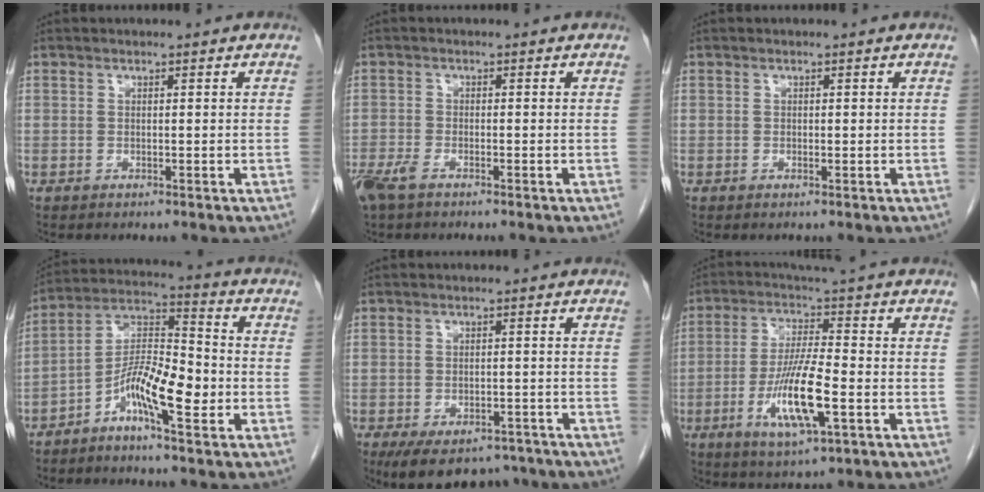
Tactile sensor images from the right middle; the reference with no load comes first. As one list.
[{"total": 3.9, "force": [-2.7, 1.1, 2.5], "torque": [-0.057, -0.008, -0.050]}, {"total": 0.0}, {"total": 9.7, "force": [-3.9, 2.1, 8.7], "torque": [-0.160, 0.017, -0.074]}, {"total": 9.6, "force": [-7.6, 4.4, 4.1], "torque": [-0.057, -0.001, -0.109]}, {"total": 9.8, "force": [-2.7, 0.4, 9.5], "torque": [-0.190, -0.018, -0.049]}]